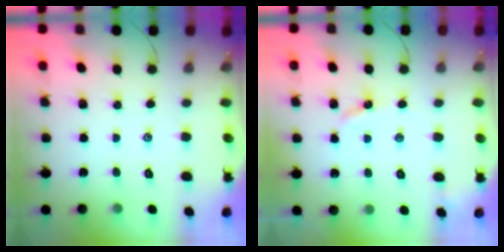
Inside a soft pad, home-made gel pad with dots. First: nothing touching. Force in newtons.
{"total": 3.3, "press": 3.3, "slide": 0.4}